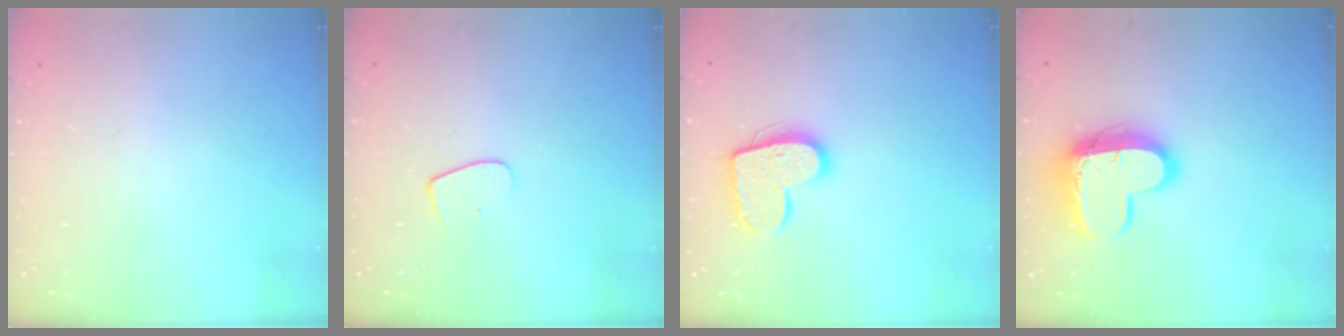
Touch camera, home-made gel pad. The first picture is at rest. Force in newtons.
{"total": 5.0, "press": 5.0, "slide": 0.4}
{"total": 14.5, "press": 14.5, "slide": 0.9}
{"total": 14.4, "press": 14.4, "slide": 1.0}